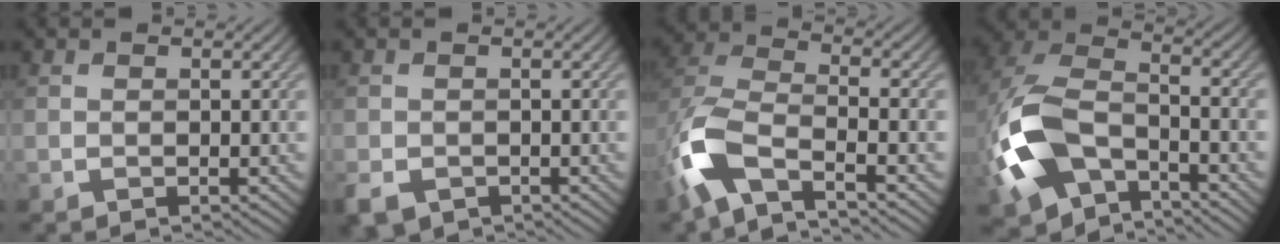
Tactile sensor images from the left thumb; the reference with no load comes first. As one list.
[{"total": 3.2, "force": [-1.8, 2.2, 1.4], "torque": [-0.033, -0.010, -0.037]}, {"total": 9.6, "force": [-4.9, 3.9, 7.3], "torque": [-0.169, -0.006, -0.114]}, {"total": 13.4, "force": [-5.1, 7.8, 9.6], "torque": [-0.244, -0.015, -0.110]}]